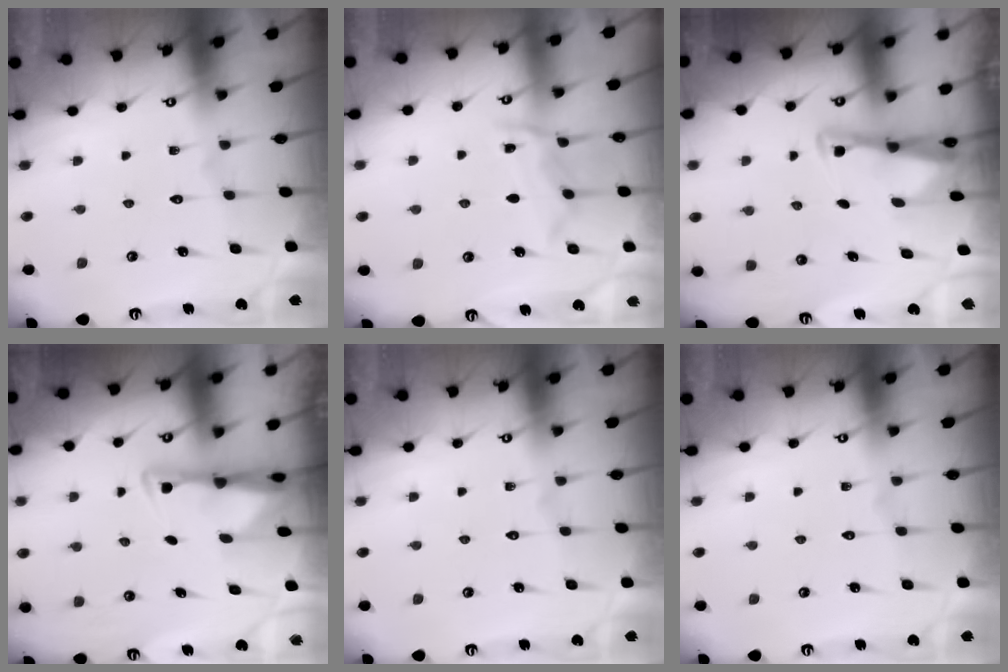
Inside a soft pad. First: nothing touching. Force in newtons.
{"total": 7.7, "press": 7.7, "slide": 0.7}
{"total": 2.9, "press": 2.9, "slide": 0.2}
{"total": 3.0, "press": 3.0, "slide": 0.5}
{"total": 0.0}
{"total": 0.0}